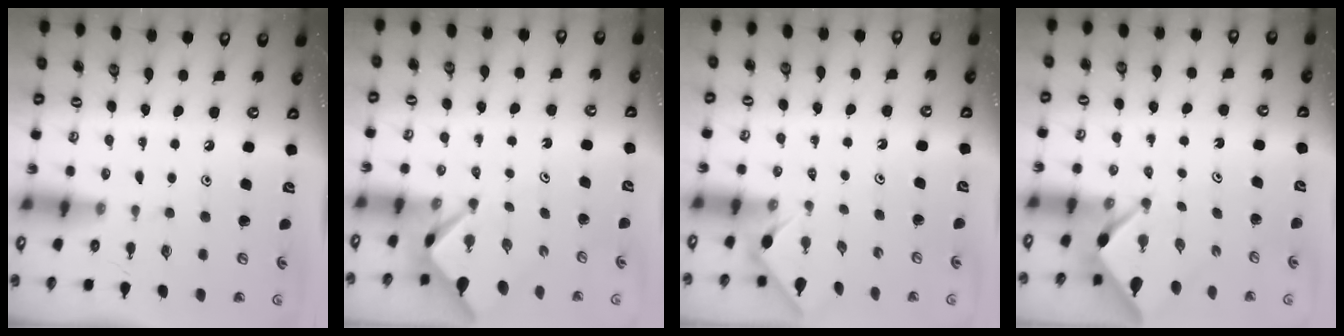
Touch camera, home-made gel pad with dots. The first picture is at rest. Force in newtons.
{"total": 3.1, "press": 3.0, "slide": 0.4}
{"total": 1.9, "press": 1.8, "slide": 0.4}
{"total": 2.2, "press": 2.2, "slide": 0.3}